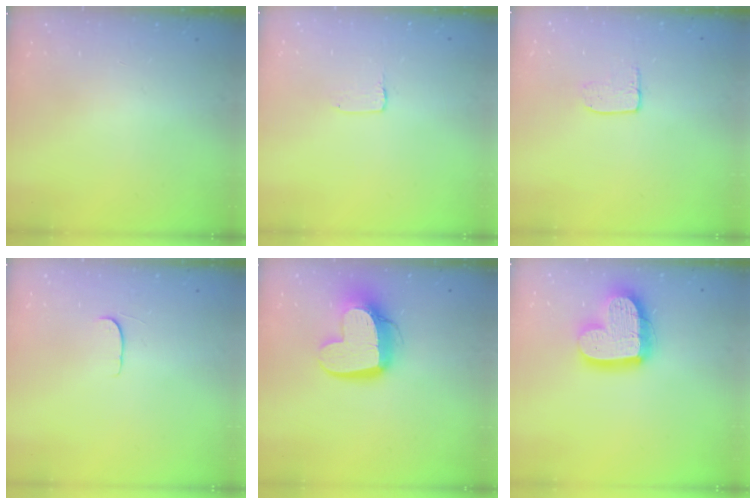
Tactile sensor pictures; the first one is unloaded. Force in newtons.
{"total": 1.0, "press": 1.0, "slide": 0.1}
{"total": 6.1, "press": 6.1, "slide": 0.4}
{"total": 4.3, "press": 4.3, "slide": 0.5}
{"total": 14.0, "press": 13.9, "slide": 1.3}
{"total": 17.7, "press": 17.6, "slide": 1.6}